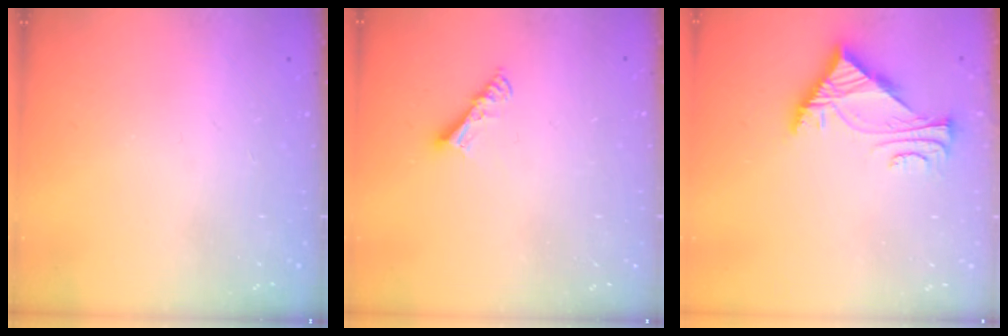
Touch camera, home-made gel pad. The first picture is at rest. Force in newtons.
{"total": 4.9, "press": 4.8, "slide": 0.4}
{"total": 5.8, "press": 5.7, "slide": 0.8}